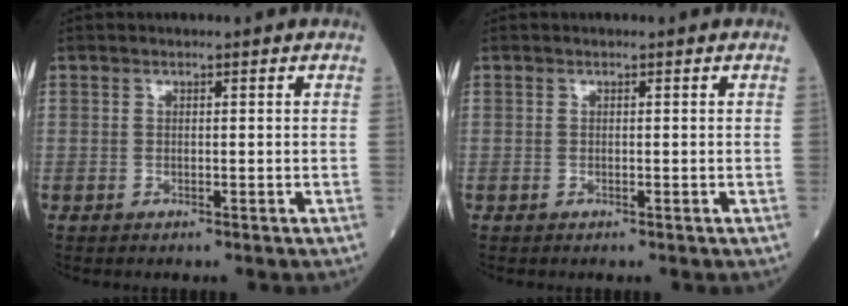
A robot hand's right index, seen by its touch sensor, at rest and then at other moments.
{"total": 0.0}